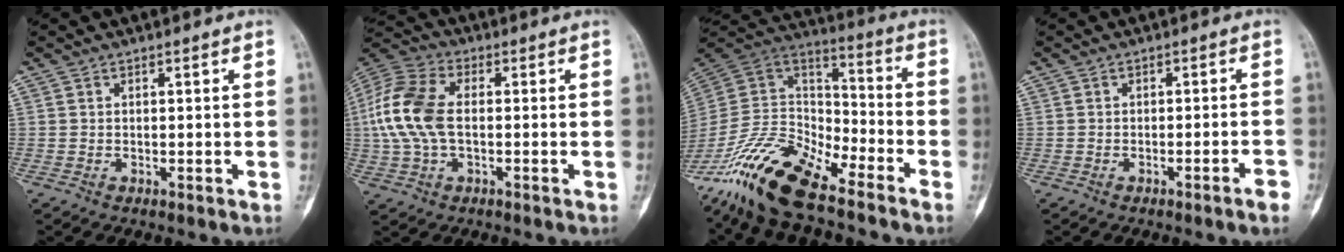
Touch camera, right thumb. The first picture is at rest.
{"total": 13.4, "force": [0.2, 7.9, 10.8], "torque": [-0.240, 0.025, -0.003]}
{"total": 19.6, "force": [-14.4, 6.4, 11.7], "torque": [-0.216, 0.069, -0.274]}
{"total": 2.5, "force": [-1.6, -0.1, 2.0], "torque": [-0.033, 0.008, -0.023]}